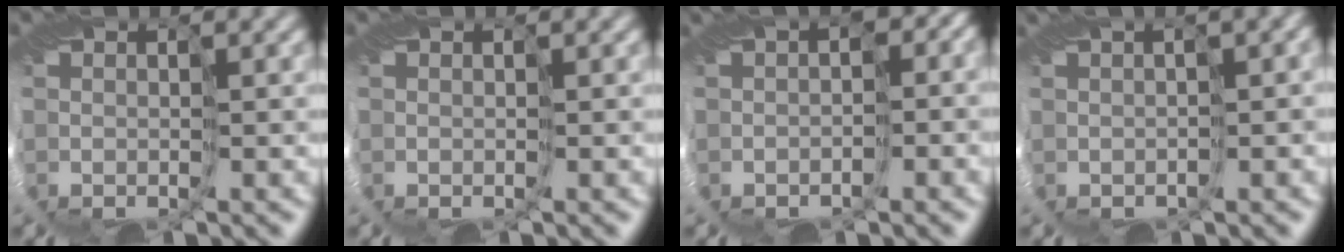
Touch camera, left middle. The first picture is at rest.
{"total": 0.0}
{"total": 6.3, "force": [0.8, 4.0, 4.9], "torque": [-0.060, 0.013, 0.008]}
{"total": 5.8, "force": [2.5, 1.9, 4.8], "torque": [-0.062, 0.025, 0.043]}